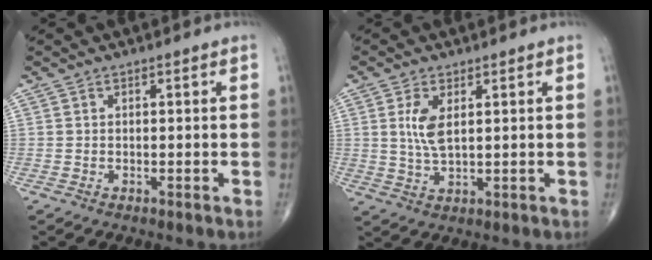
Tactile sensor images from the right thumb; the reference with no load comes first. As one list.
[{"total": 5.2, "force": [1.4, 2.3, 4.4], "torque": [-0.092, -0.009, 0.034]}]